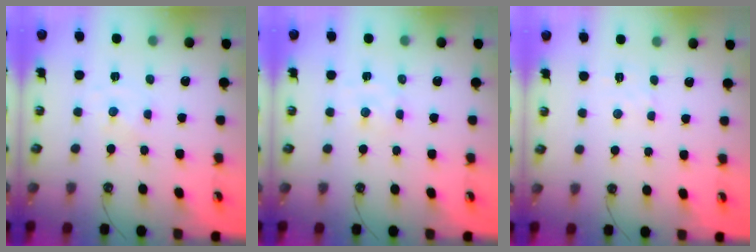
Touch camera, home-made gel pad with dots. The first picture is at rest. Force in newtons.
{"total": 1.9, "press": 1.9, "slide": 0.3}
{"total": 2.7, "press": 2.7, "slide": 0.5}